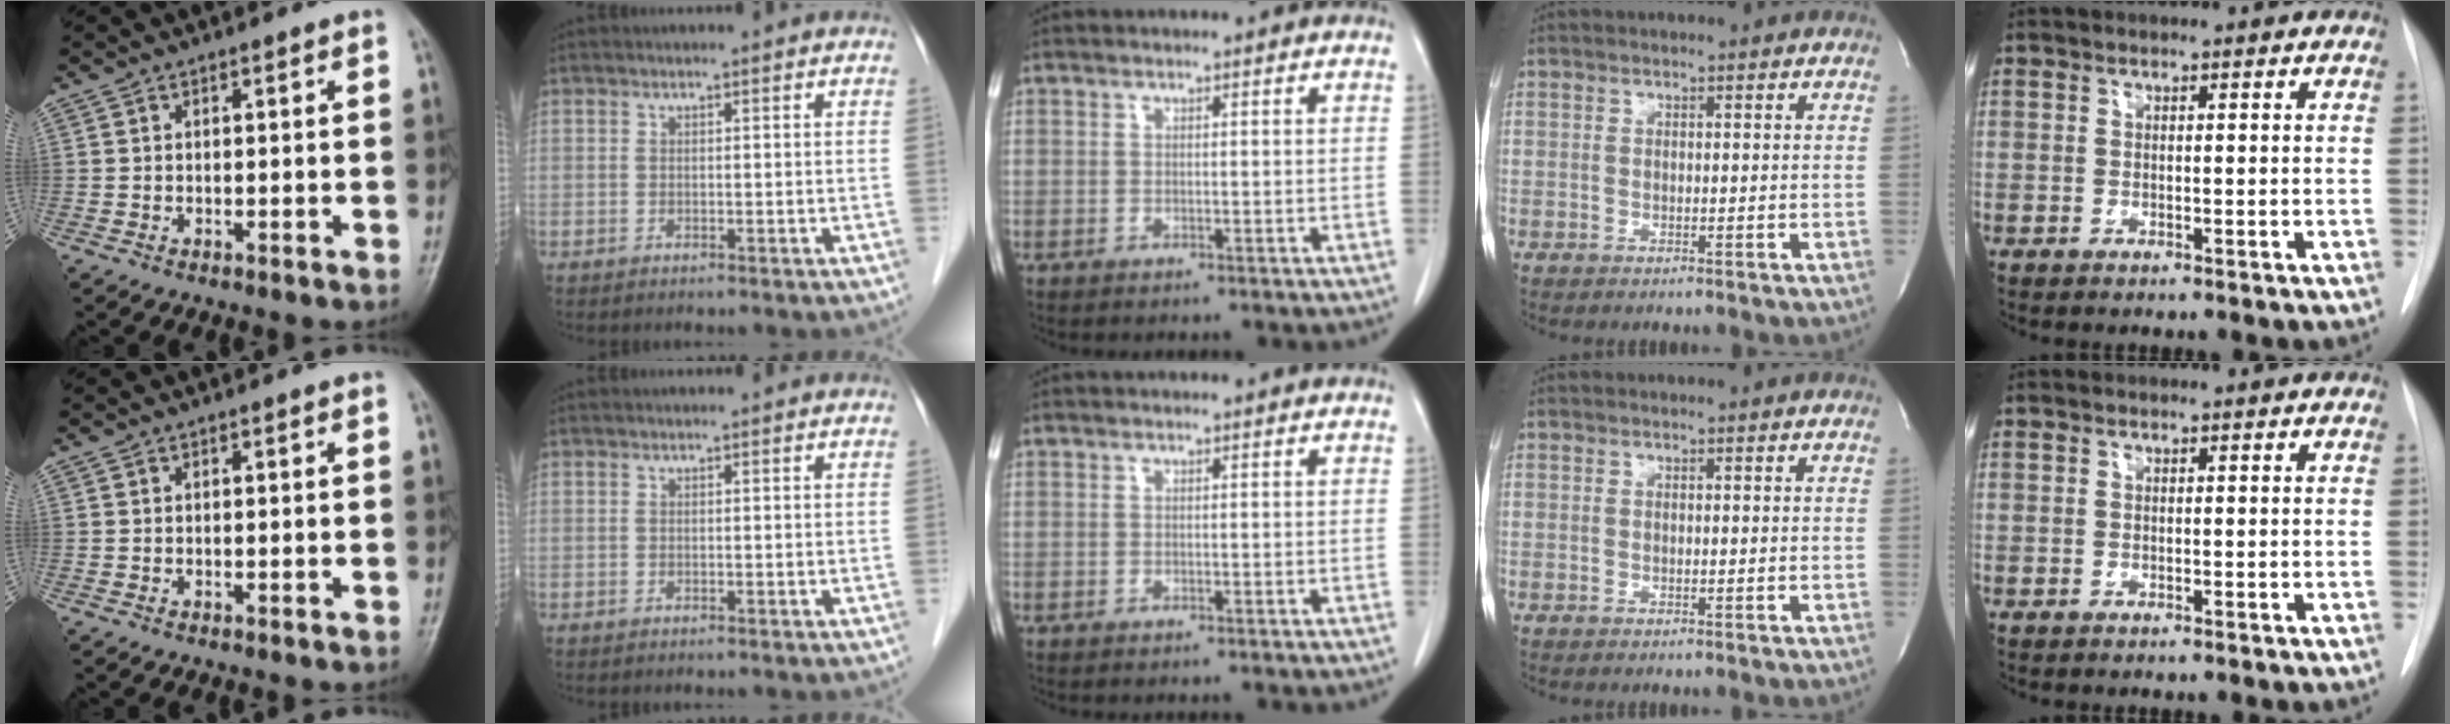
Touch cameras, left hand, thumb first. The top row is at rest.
{}